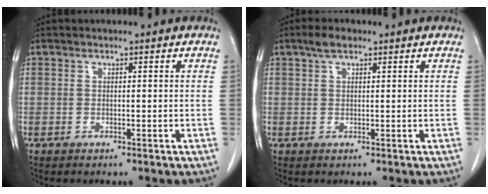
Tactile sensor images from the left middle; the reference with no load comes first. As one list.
[{"total": 2.4, "force": [1.6, 1.0, 1.5], "torque": [-0.033, 0.009, 0.029]}]